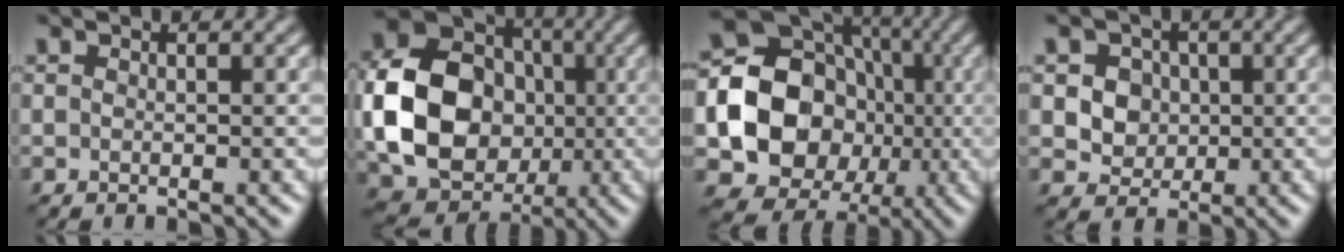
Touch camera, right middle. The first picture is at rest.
{"total": 13.1, "force": [-1.3, 10.7, 7.5], "torque": [-0.159, -0.009, -0.025]}
{"total": 15.2, "force": [-1.7, 13.3, 7.0], "torque": [-0.109, -0.023, -0.044]}
{"total": 4.5, "force": [0.9, 4.0, 2.0], "torque": [-0.035, 0.006, 0.016]}